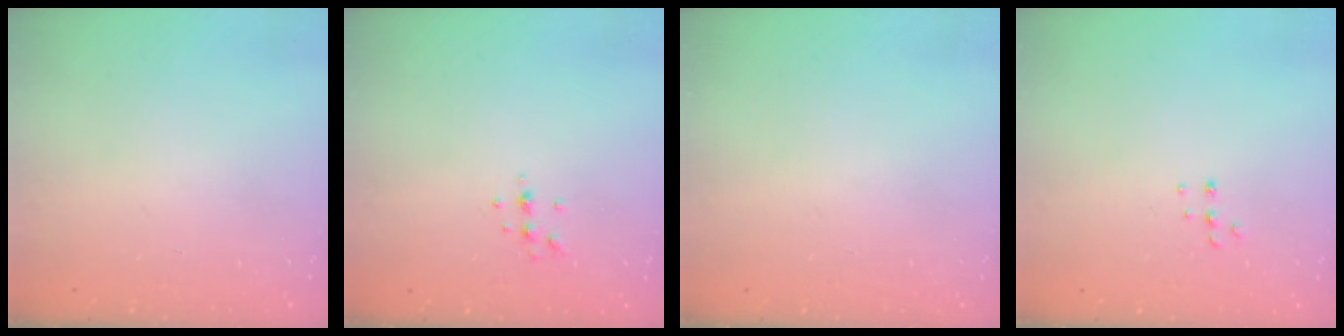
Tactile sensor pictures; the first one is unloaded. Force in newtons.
{"total": 3.8, "press": 3.6, "slide": 1.1}
{"total": 0.0}
{"total": 4.4, "press": 4.4, "slide": 0.5}